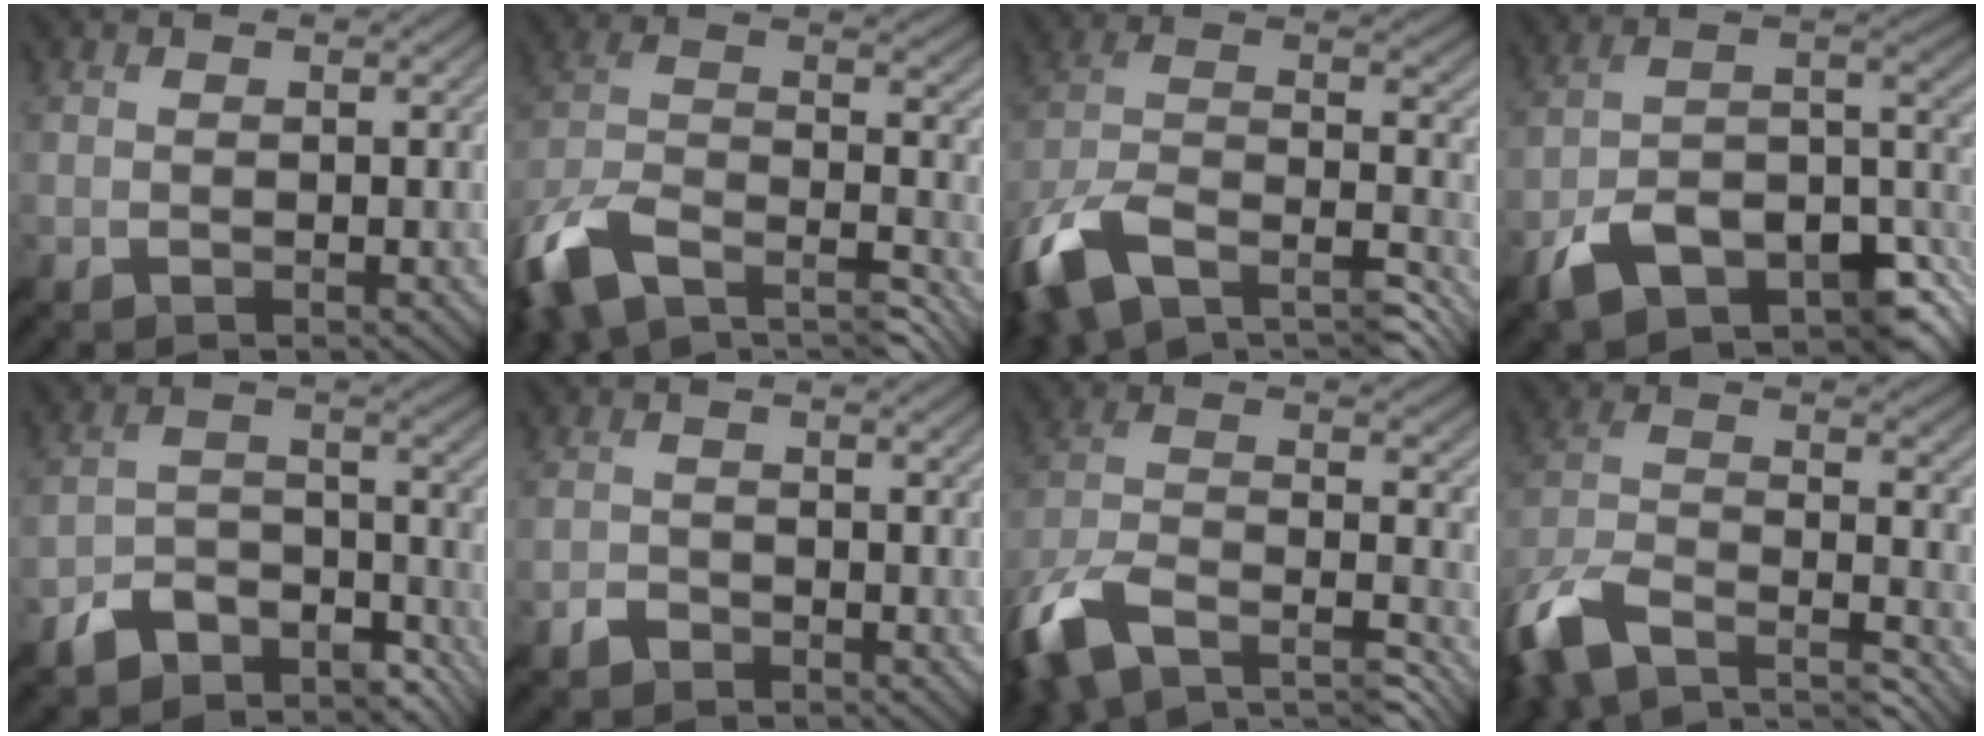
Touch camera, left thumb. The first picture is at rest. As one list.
[{"total": 15.8, "force": [-9.4, 8.1, 9.8], "torque": [-0.254, -0.027, -0.143]}, {"total": 16.6, "force": [-8.6, 9.2, 10.9], "torque": [-0.275, -0.029, -0.130]}, {"total": 13.6, "force": [-8.4, 5.9, 8.9], "torque": [-0.166, -0.015, -0.141]}, {"total": 9.2, "force": [-7.0, 4.5, 3.8], "torque": [-0.063, -0.015, -0.131]}, {"total": 1.4, "force": [-1.2, 0.7, 0.1], "torque": [-0.001, 0.000, -0.026]}, {"total": 16.0, "force": [-9.5, 7.9, 10.2], "torque": [-0.265, -0.029, -0.148]}, {"total": 15.2, "force": [-10.2, 6.9, 9.0], "torque": [-0.235, -0.020, -0.166]}]